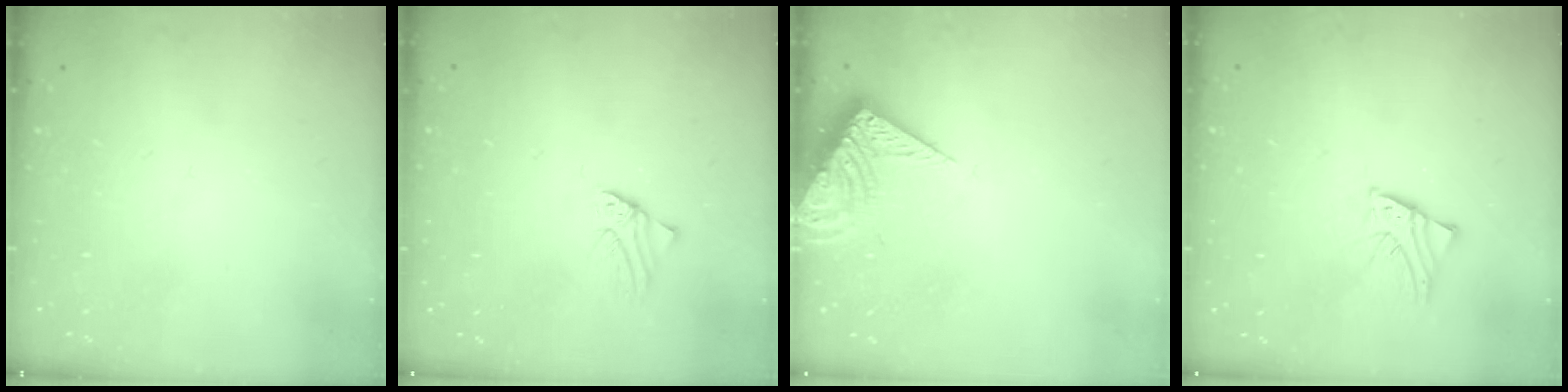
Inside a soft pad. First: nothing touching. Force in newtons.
{"total": 1.1, "press": 1.1, "slide": 0.2}
{"total": 8.1, "press": 8.0, "slide": 0.8}
{"total": 2.3, "press": 2.3, "slide": 0.2}